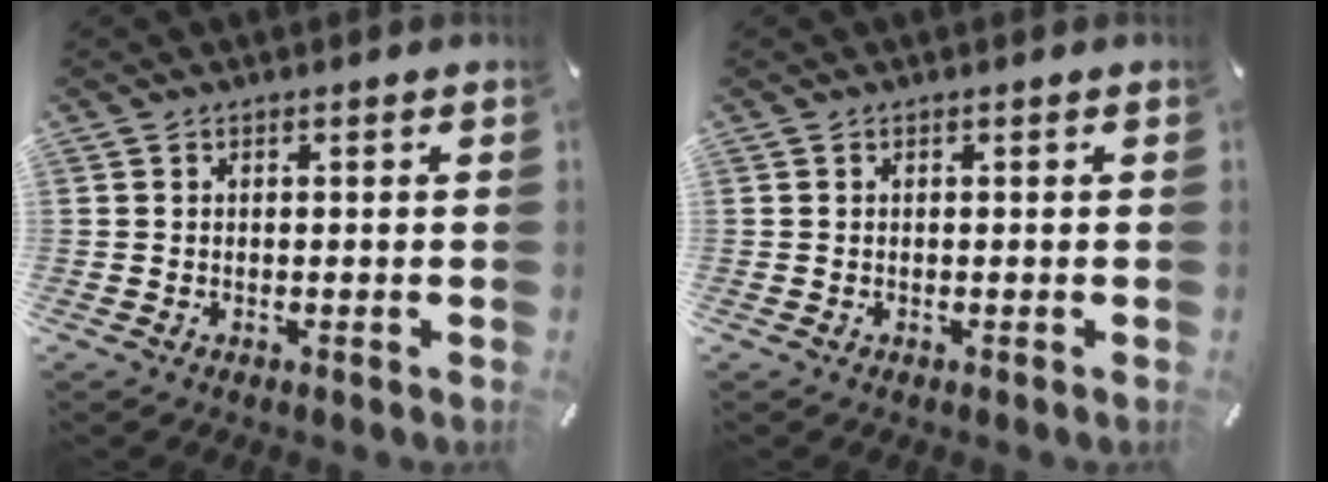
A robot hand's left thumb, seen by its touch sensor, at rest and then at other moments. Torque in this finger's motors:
{"motor_torque": [0.08, 0.04, -0.04, 0.11, 0.00]}